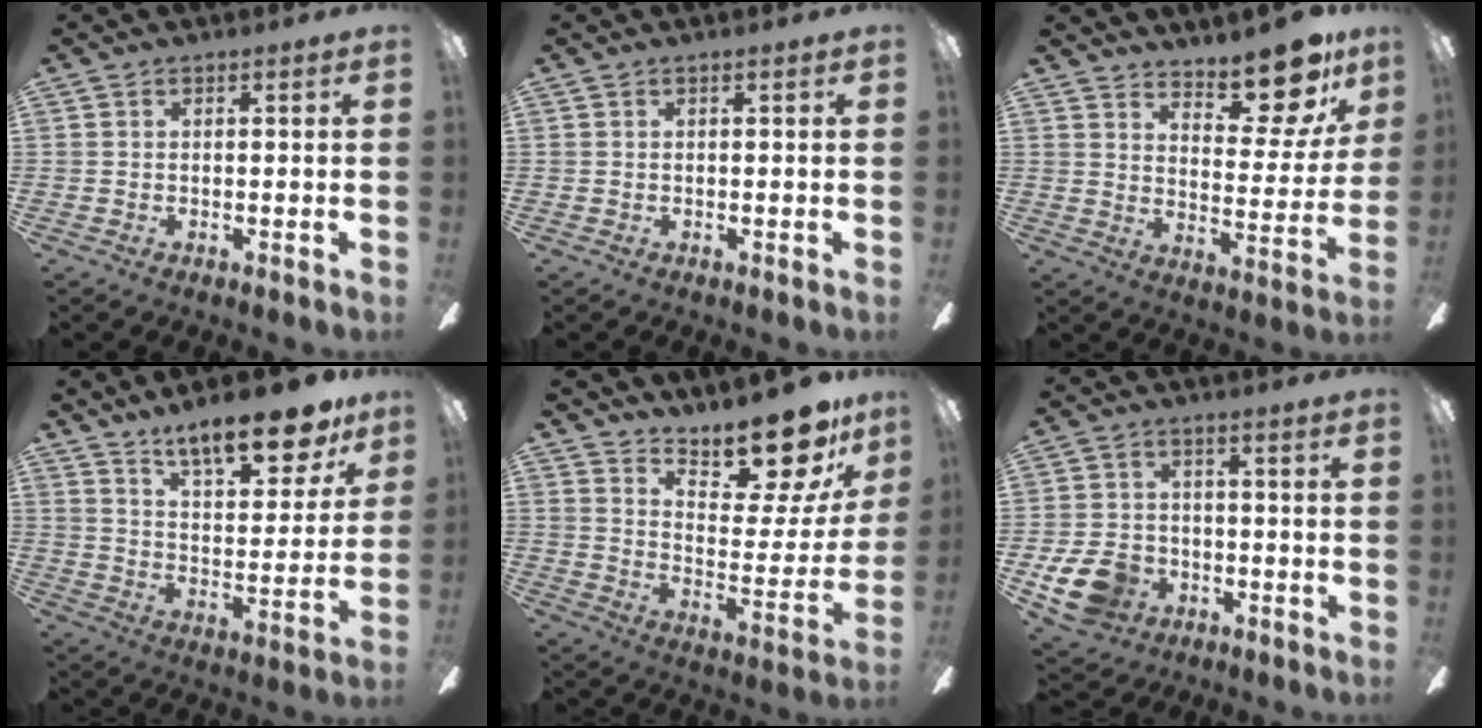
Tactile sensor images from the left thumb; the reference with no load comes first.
{"total": 0.0}
{"total": 14.4, "force": [11.5, 5.0, 7.0], "torque": [-0.087, -0.086, 0.196]}
{"total": 16.4, "force": [13.2, 5.2, 8.3], "torque": [-0.130, -0.083, 0.223]}
{"total": 17.4, "force": [14.9, 4.9, 7.6], "torque": [-0.107, -0.119, 0.251]}
{"total": 10.7, "force": [-4.7, 7.8, 5.7], "torque": [-0.128, 0.026, -0.085]}